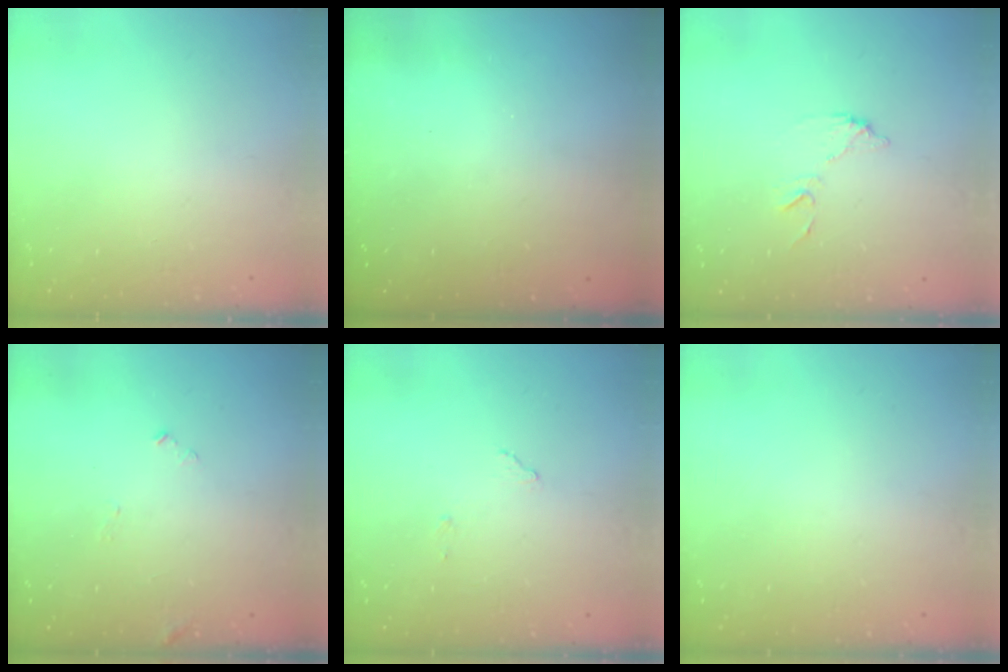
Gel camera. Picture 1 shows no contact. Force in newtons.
{"total": 3.0, "press": 3.0, "slide": 0.1}
{"total": 7.8, "press": 7.8, "slide": 0.4}
{"total": 6.6, "press": 6.6, "slide": 0.3}
{"total": 7.3, "press": 7.2, "slide": 0.3}
{"total": 3.2, "press": 3.2, "slide": 0.1}